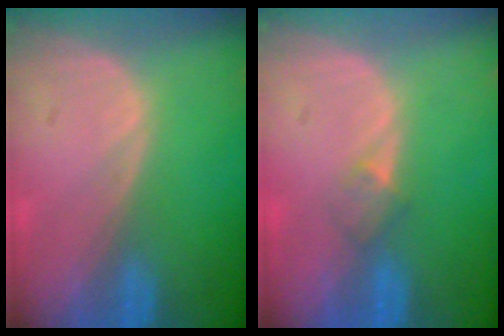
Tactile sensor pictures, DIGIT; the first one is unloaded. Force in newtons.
{"total": 2.0, "press": 1.6, "slide": 1.1}